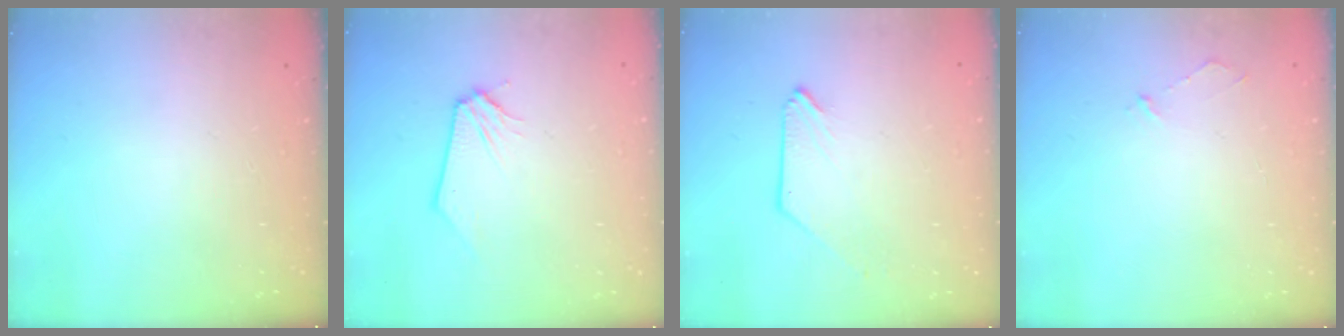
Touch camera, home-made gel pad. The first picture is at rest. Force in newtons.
{"total": 0.0}
{"total": 0.0}
{"total": 3.0, "press": 3.0, "slide": 0.3}